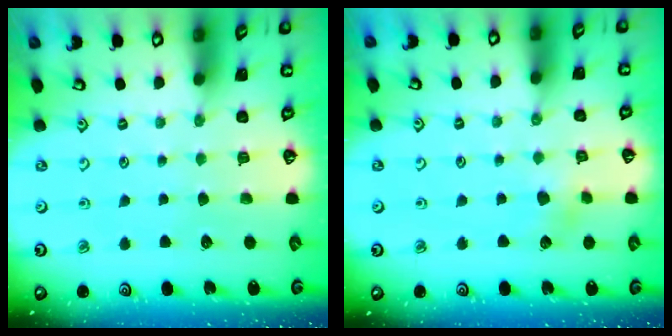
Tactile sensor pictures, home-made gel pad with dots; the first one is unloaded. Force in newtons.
{"total": 4.4, "press": 4.4, "slide": 0.3}